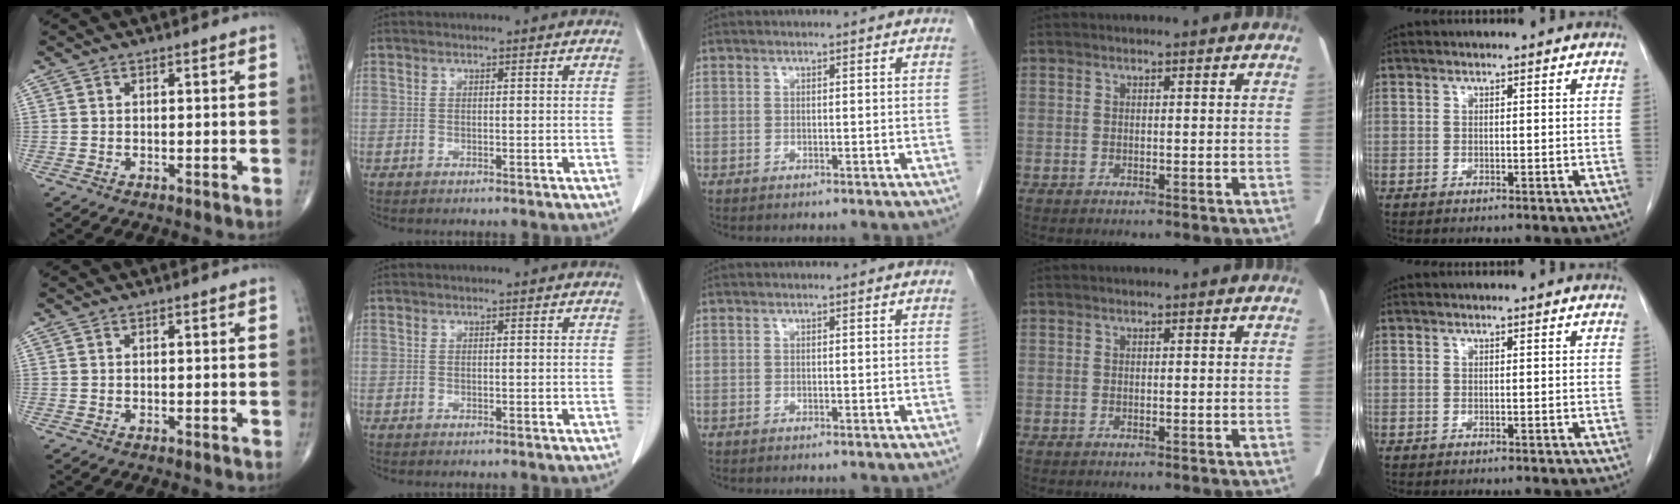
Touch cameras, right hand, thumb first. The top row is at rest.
{}